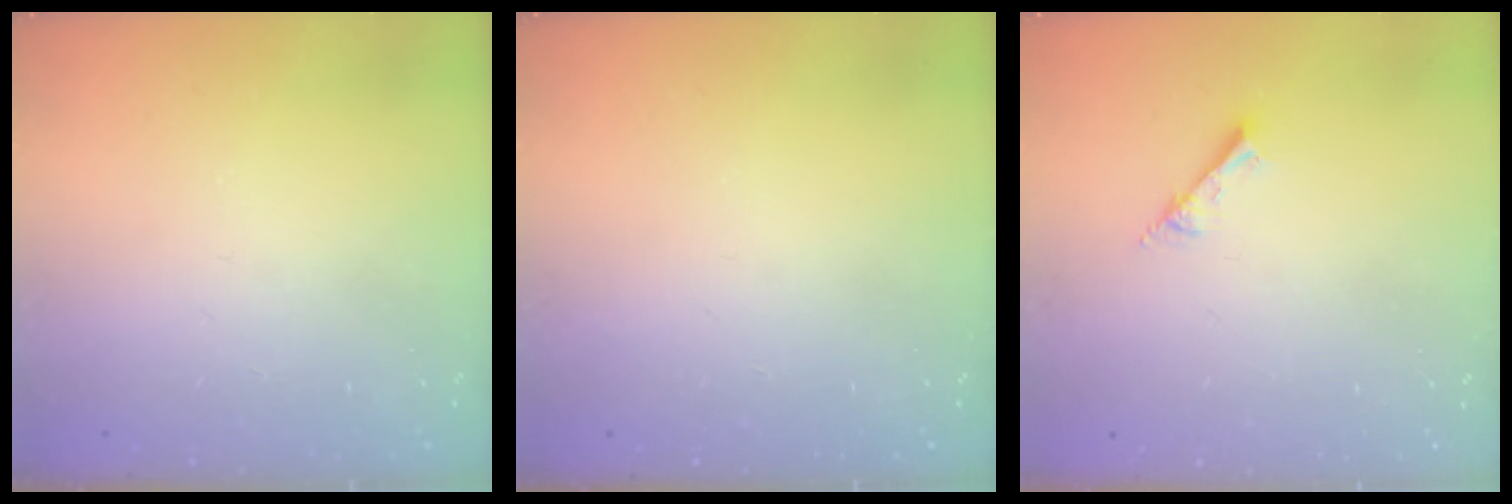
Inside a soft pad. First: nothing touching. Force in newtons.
{"total": 0.0}
{"total": 2.8, "press": 2.7, "slide": 0.4}